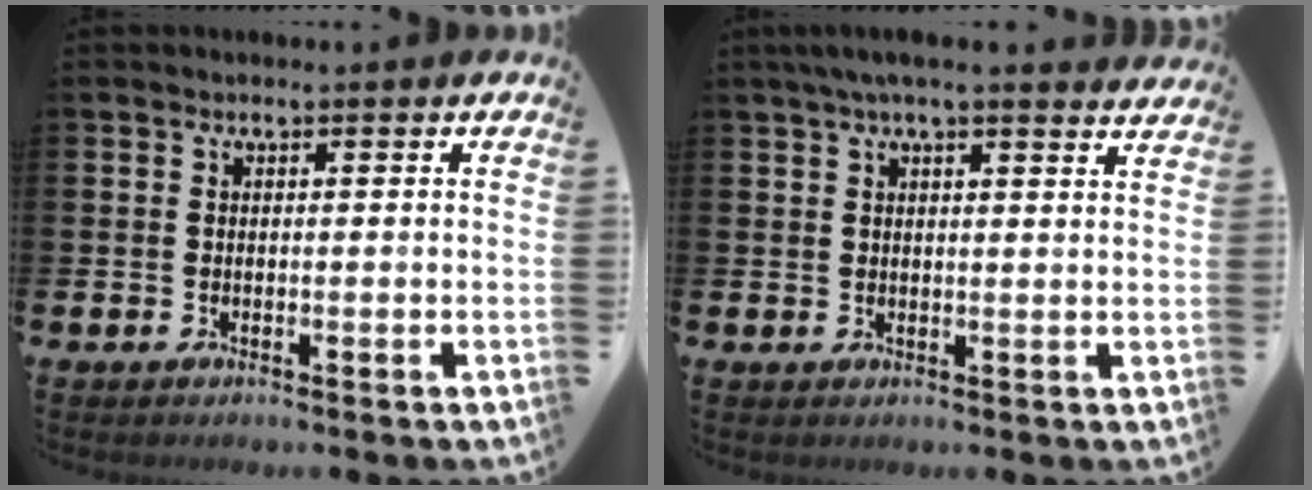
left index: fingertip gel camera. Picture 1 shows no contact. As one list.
[{"total": 4.0, "force": [3.6, 0.0, 1.7], "torque": [-0.037, -0.009, 0.064]}]